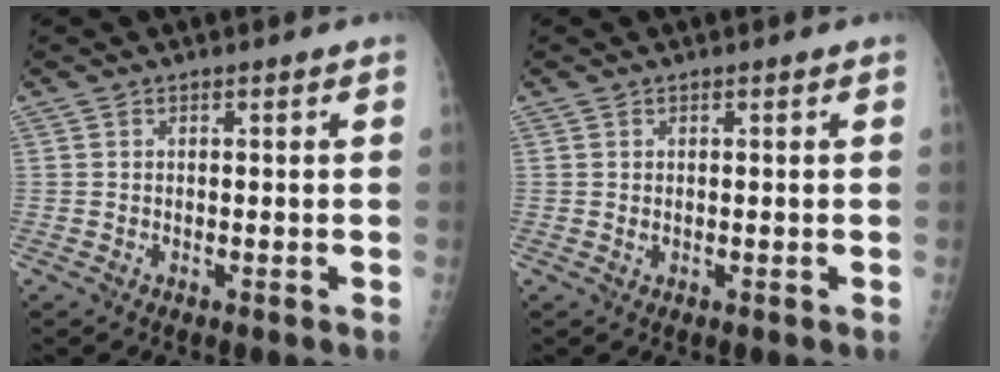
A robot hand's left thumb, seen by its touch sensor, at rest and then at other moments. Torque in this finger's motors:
{"motor_torque": [-0.16, 0.09, 0.10, -0.01, -0.02]}